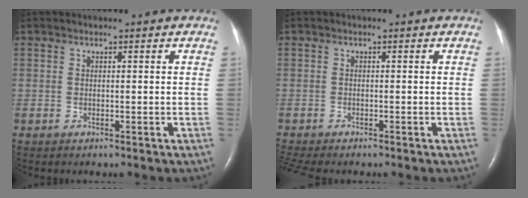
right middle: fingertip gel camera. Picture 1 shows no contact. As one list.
[{"total": 4.3, "force": [-3.7, 0.7, 2.0], "torque": [-0.036, -0.009, -0.059]}]